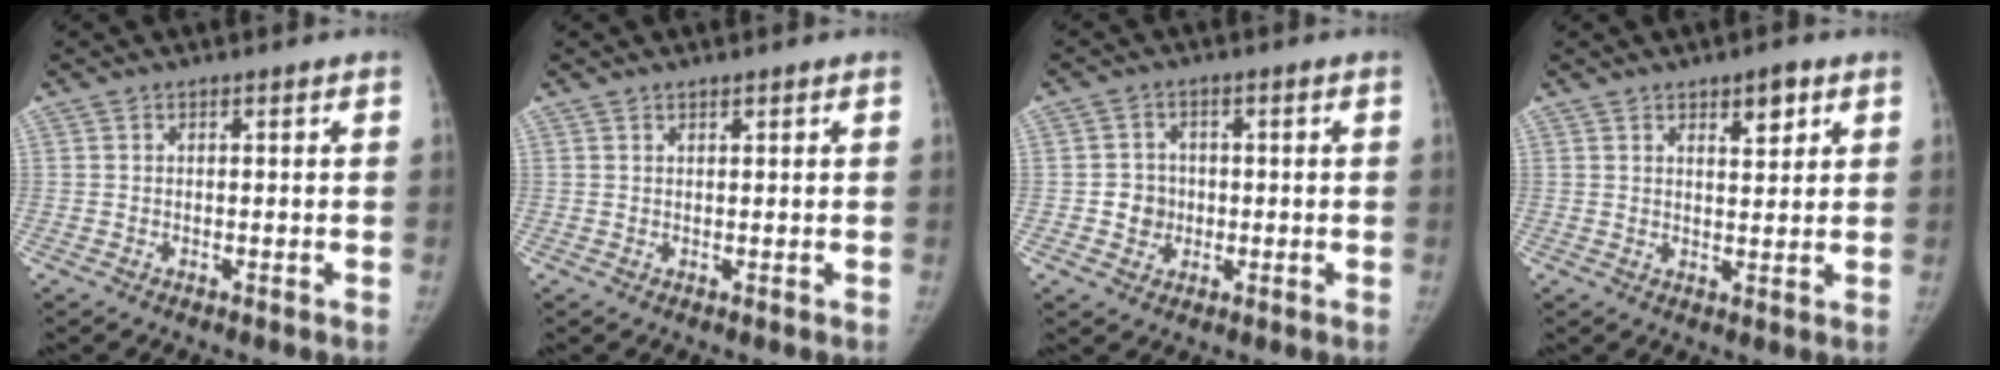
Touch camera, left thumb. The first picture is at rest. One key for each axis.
{"total": 0.6, "fx": 0.6, "fy": 0.2, "fz": 0.3, "tx": -0.006, "ty": -0.004, "tz": 0.010}
{"total": 4.4, "fx": -0.5, "fy": 4.2, "fz": 1.4, "tx": 0.001, "ty": 0.007, "tz": -0.009}
{"total": 4.7, "fx": 2.6, "fy": 2.0, "fz": 3.4, "tx": -0.034, "ty": -0.014, "tz": 0.037}